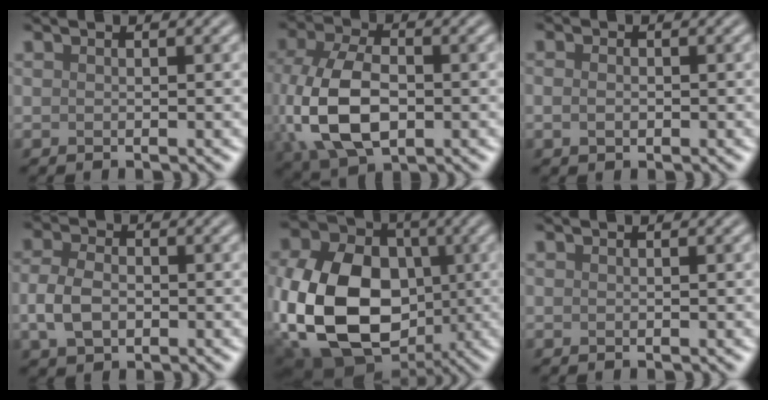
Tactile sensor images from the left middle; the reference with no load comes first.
{"total": 9.6, "force": [-1.2, 6.0, 7.3], "torque": [-0.182, -0.011, -0.019]}
{"total": 1.4, "force": [-0.1, 1.0, 0.9], "torque": [-0.021, 0.002, -0.004]}
{"total": 3.9, "force": [-0.7, 2.7, 2.8], "torque": [-0.069, 0.000, -0.017]}
{"total": 16.0, "force": [-2.4, 11.9, 10.4], "torque": [-0.236, -0.027, -0.032]}
{"total": 0.0}